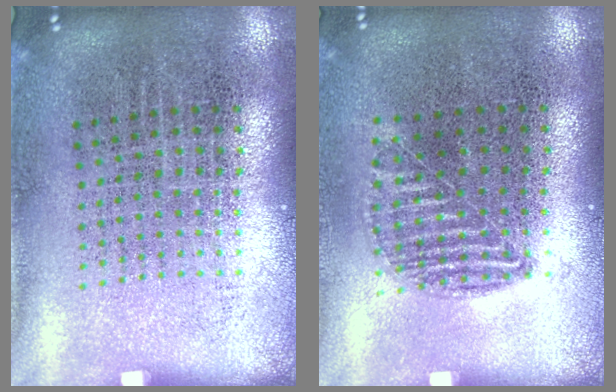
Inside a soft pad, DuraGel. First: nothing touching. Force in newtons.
{"total": 0.9, "press": 0.8, "slide": 0.3}